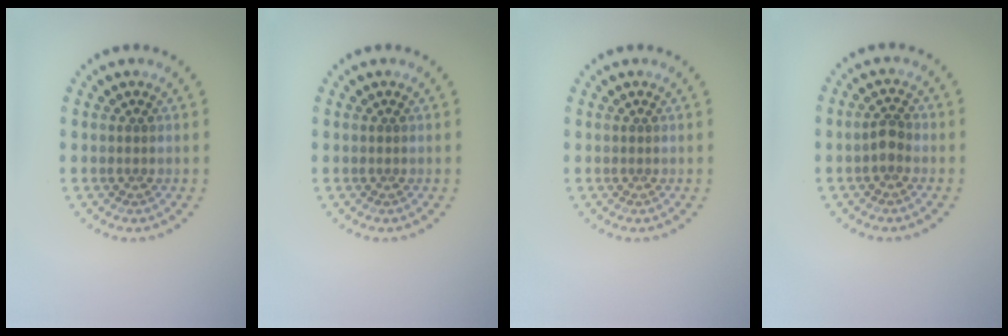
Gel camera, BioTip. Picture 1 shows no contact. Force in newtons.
{"total": 0.0}
{"total": 0.0}
{"total": 1.5, "press": 1.5, "slide": 0.4}